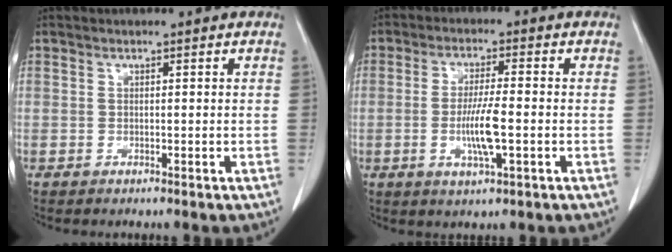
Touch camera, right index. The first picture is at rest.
{"total": 7.0, "force": [-1.6, 1.1, 6.8], "torque": [-0.130, -0.003, -0.026]}